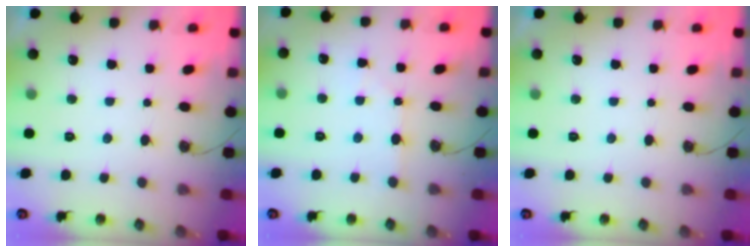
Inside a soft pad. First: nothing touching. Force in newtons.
{"total": 1.6, "press": 1.6, "slide": 0.3}
{"total": 0.0}